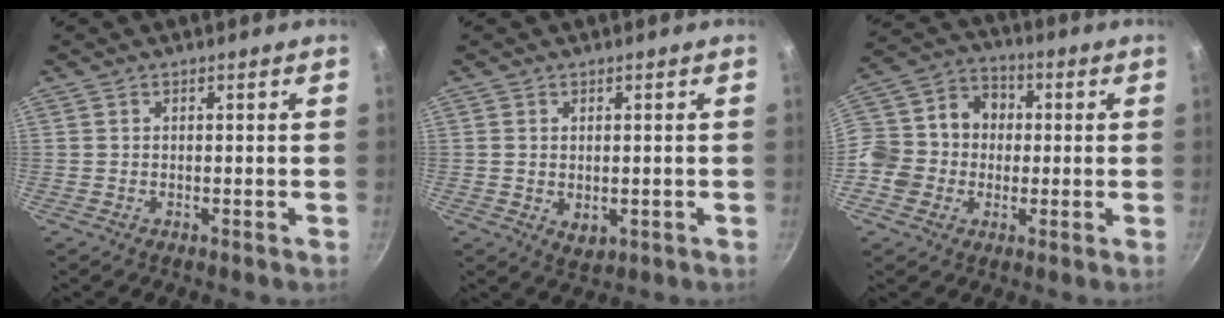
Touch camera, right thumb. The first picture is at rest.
{"total": 3.2, "force": [-0.1, 2.2, 2.3], "torque": [-0.035, -0.009, 0.003]}
{"total": 14.4, "force": [-0.6, 12.8, 6.6], "torque": [-0.096, 0.038, -0.026]}